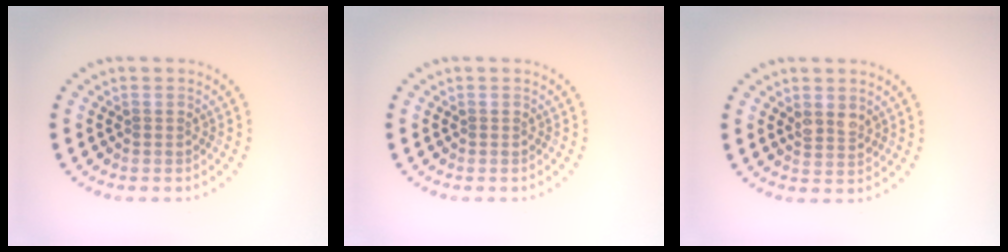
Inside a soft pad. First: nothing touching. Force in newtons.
{"total": 0.0}
{"total": 1.7, "press": 1.5, "slide": 0.7}